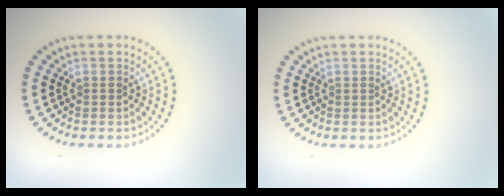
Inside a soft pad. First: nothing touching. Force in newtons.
{"total": 0.0}